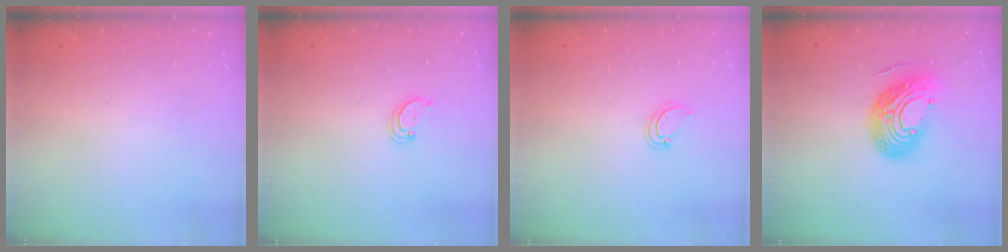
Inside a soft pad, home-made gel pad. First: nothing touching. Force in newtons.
{"total": 1.8, "press": 1.8, "slide": 0.2}
{"total": 3.7, "press": 3.7, "slide": 0.3}
{"total": 15.0, "press": 14.9, "slide": 1.5}